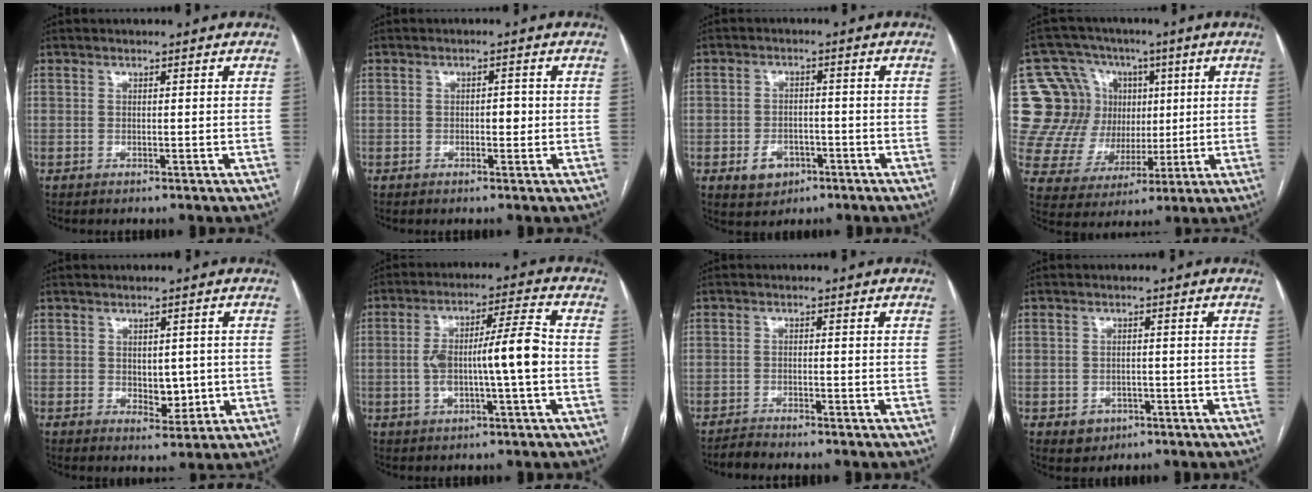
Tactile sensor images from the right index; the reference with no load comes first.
{"total": 2.0, "force": [-0.2, 1.2, 1.6], "torque": [-0.021, 0.004, -0.001]}
{"total": 4.8, "force": [-2.1, 3.7, 2.1], "torque": [-0.032, 0.005, -0.025]}
{"total": 20.3, "force": [5.0, 17.5, 8.9], "torque": [-0.194, 0.073, 0.114]}
{"total": 4.2, "force": [-0.1, 2.6, 3.3], "torque": [-0.042, 0.000, 0.010]}
{"total": 9.9, "force": [-1.0, 1.0, 9.8], "torque": [-0.174, 0.021, -0.019]}
{"total": 1.9, "force": [-1.9, -0.3, 0.2], "torque": [-0.007, -0.007, -0.037]}
{"total": 3.5, "force": [-1.4, 3.1, 0.8], "torque": [-0.004, 0.007, -0.012]}